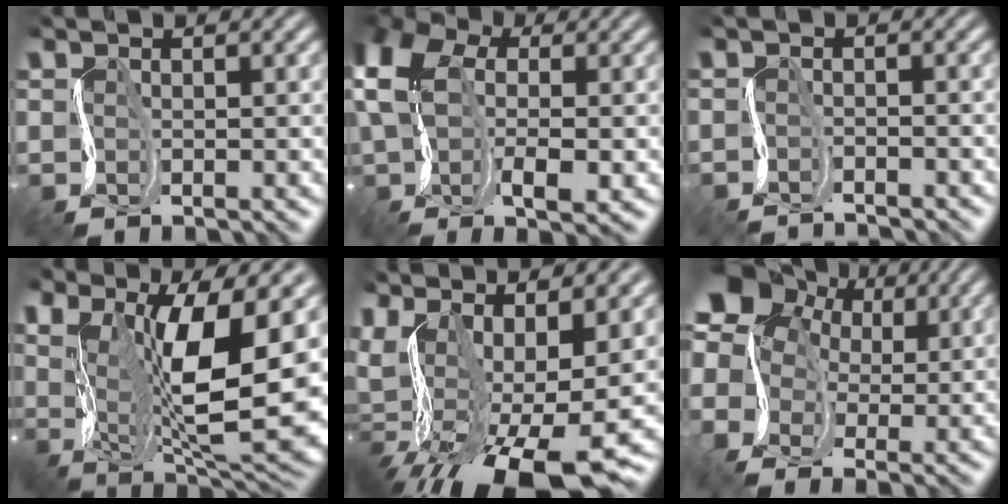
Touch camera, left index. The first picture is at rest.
{"total": 9.7, "force": [1.0, 6.0, 7.5], "torque": [-0.163, 0.012, 0.019]}
{"total": 3.1, "force": [-3.1, -0.4, -0.5], "torque": [0.004, -0.010, -0.055]}
{"total": 12.3, "force": [0.9, 4.4, 11.5], "torque": [-0.190, -0.012, 0.019]}
{"total": 14.4, "force": [-2.4, 4.5, 13.4], "torque": [-0.220, -0.026, -0.003]}
{"total": 10.3, "force": [2.3, 8.4, 5.6], "torque": [-0.134, 0.033, 0.021]}